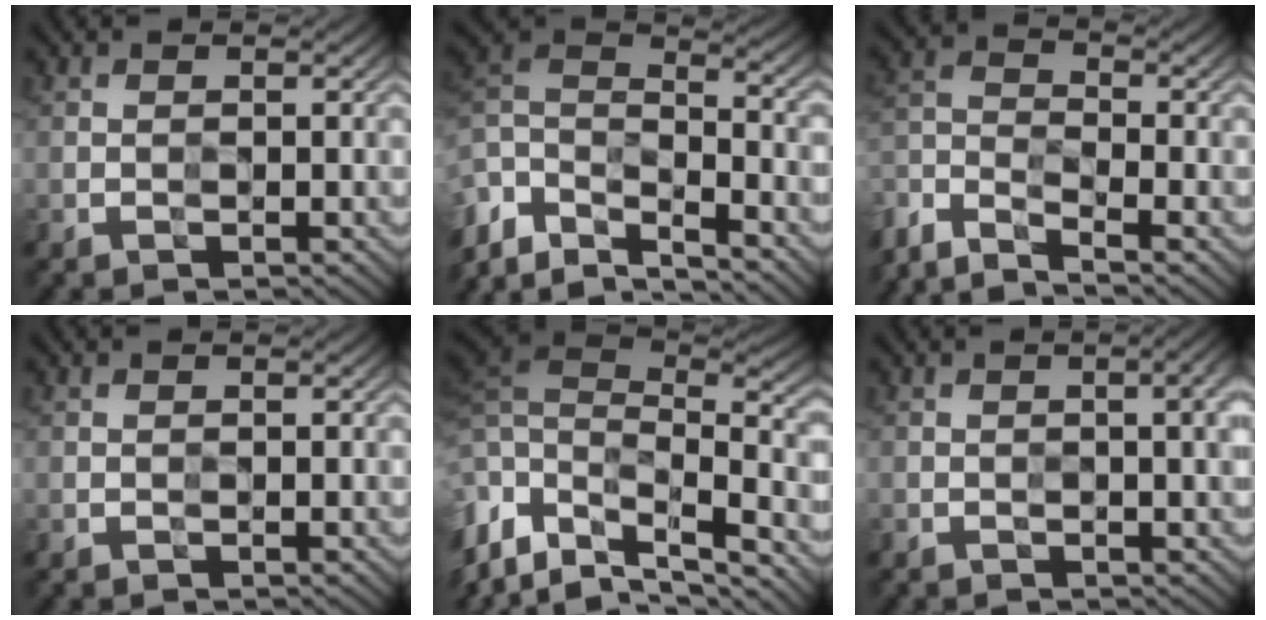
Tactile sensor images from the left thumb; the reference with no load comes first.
{"total": 10.7, "force": [-6.4, 4.0, 7.7], "torque": [-0.173, -0.002, -0.126]}
{"total": 6.3, "force": [-5.2, 1.5, 3.3], "torque": [-0.075, -0.010, -0.118]}
{"total": 0.0}
{"total": 14.9, "force": [-1.9, 7.9, 12.5], "torque": [-0.291, -0.015, 0.014]}
{"total": 3.4, "force": [0.1, 0.7, 3.3], "torque": [-0.044, 0.006, -0.002]}